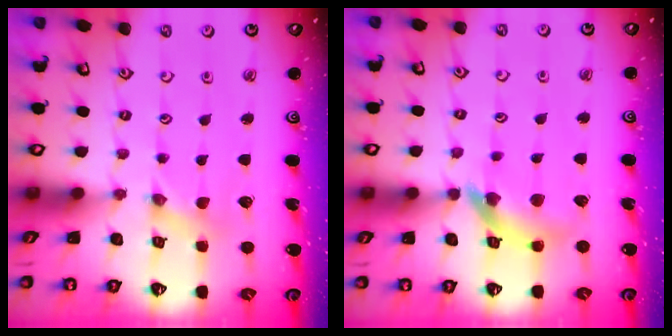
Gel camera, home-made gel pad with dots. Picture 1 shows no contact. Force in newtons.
{"total": 12.0, "press": 11.9, "slide": 1.5}